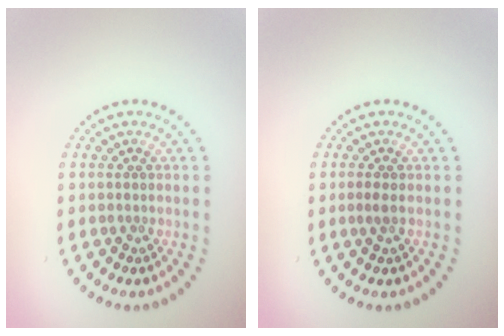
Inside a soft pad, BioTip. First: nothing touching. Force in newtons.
{"total": 0.8, "press": 0.7, "slide": 0.4}